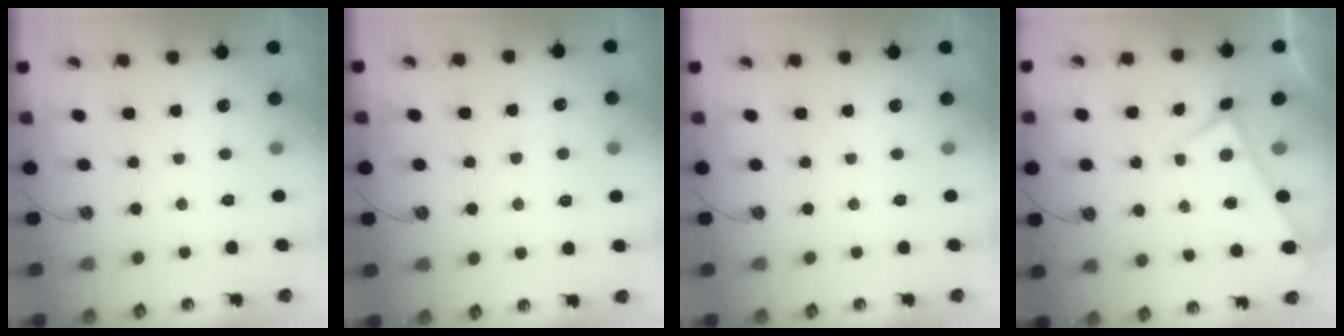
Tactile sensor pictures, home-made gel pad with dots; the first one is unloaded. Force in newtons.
{"total": 1.8, "press": 1.7, "slide": 0.6}
{"total": 0.0}
{"total": 0.0}